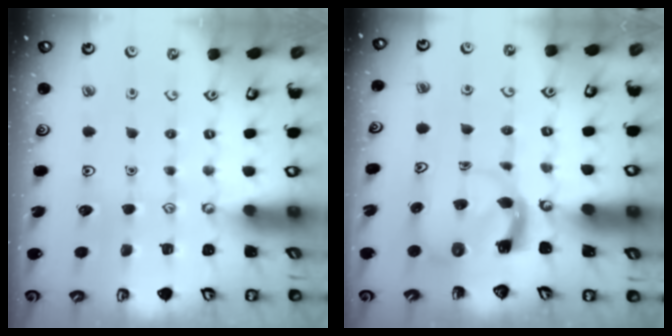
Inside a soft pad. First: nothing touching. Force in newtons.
{"total": 3.8, "press": 3.8, "slide": 0.7}